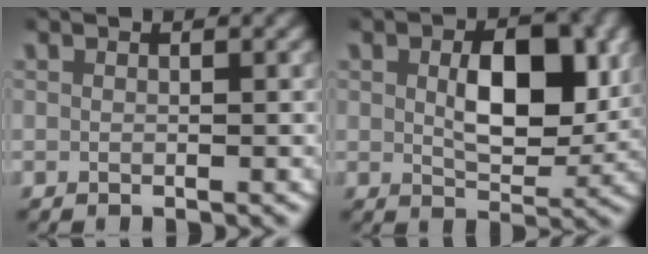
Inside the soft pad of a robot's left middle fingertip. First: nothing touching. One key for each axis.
{"total": 6.5, "fx": 1.4, "fy": 3.7, "fz": 5.1, "tx": -0.085, "ty": -0.012, "tz": 0.026}